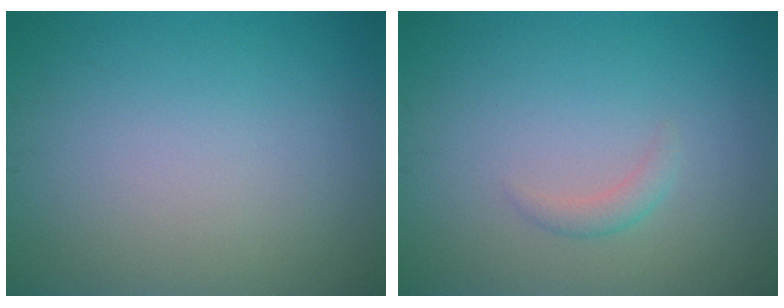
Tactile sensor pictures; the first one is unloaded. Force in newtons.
{"total": 1.1, "press": 1.1, "slide": 0.1}